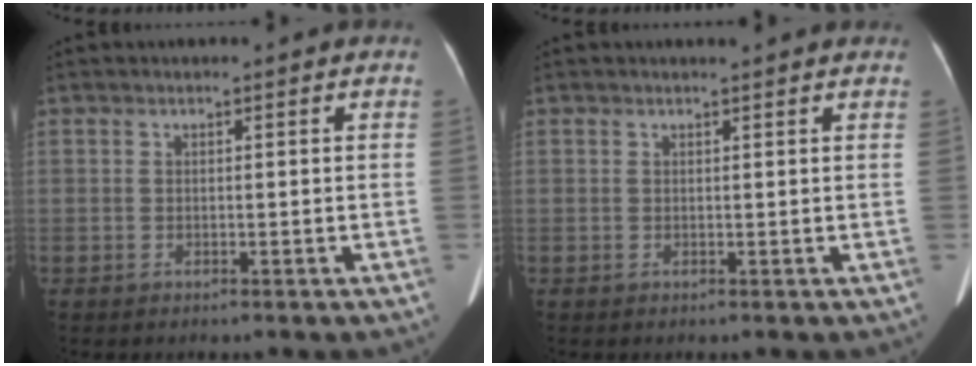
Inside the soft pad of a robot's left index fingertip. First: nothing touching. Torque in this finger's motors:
{"motor_torque": [-0.37, 0.01, -0.27, -0.06]}